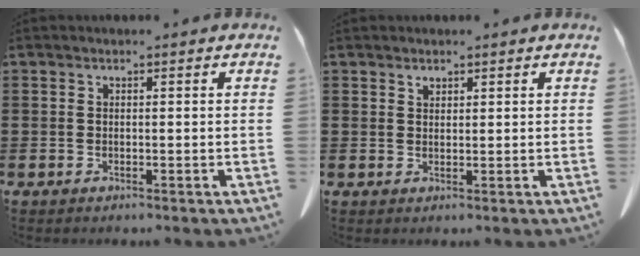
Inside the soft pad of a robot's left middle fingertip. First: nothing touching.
{"total": 1.1, "force": [0.9, 0.4, 0.3], "torque": [-0.009, -0.002, 0.020]}